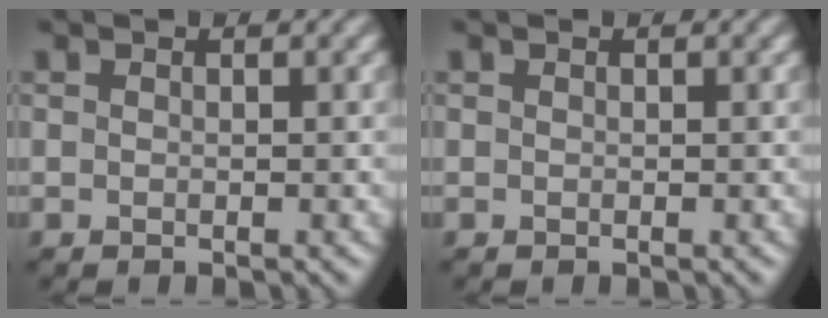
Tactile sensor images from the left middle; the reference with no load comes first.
{"total": 0.0}